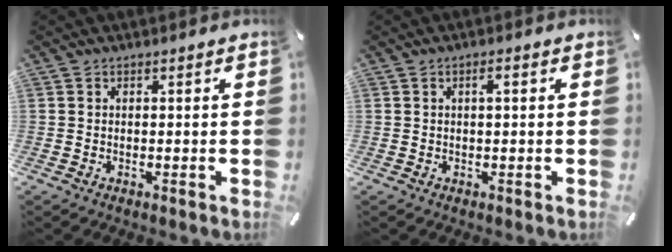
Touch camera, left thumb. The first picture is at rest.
{"total": 1.9, "force": [0.4, 0.4, 1.8], "torque": [-0.035, 0.004, 0.005]}